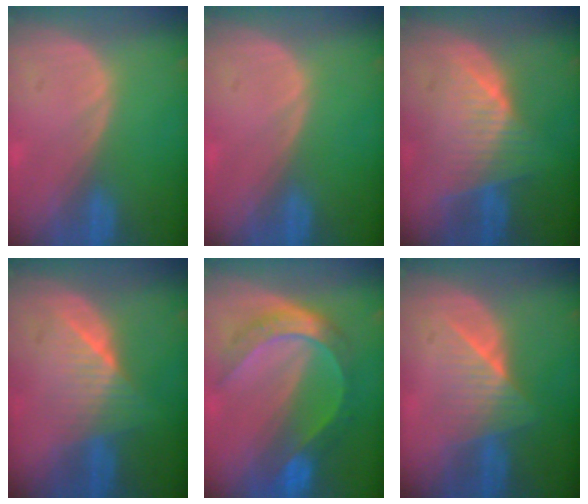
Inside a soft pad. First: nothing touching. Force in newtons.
{"total": 0.0}
{"total": 7.7, "press": 6.9, "slide": 3.5}
{"total": 6.3, "press": 6.0, "slide": 2.1}
{"total": 8.2, "press": 8.1, "slide": 0.8}
{"total": 6.6, "press": 5.9, "slide": 2.9}